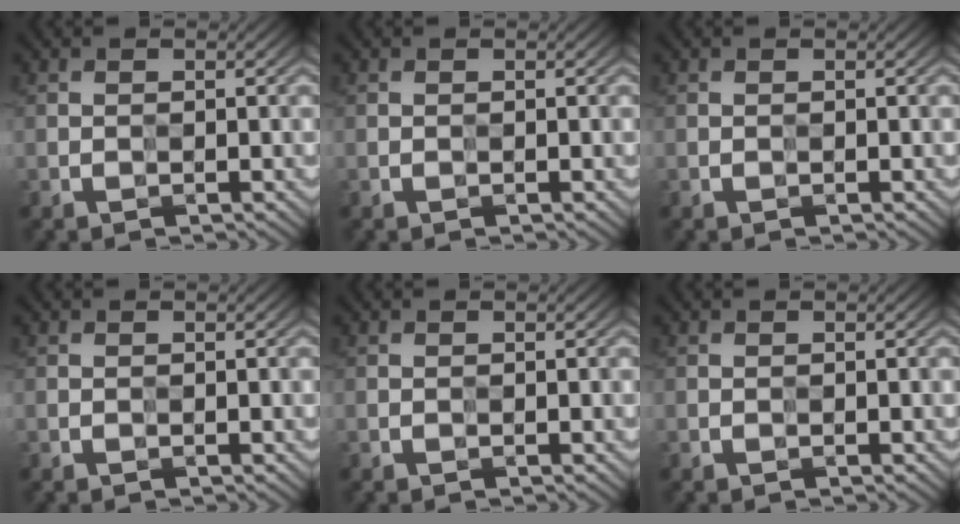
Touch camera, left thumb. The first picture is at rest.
{"total": 0.0}
{"total": 0.0}
{"total": 0.0}
{"total": 0.0}
{"total": 0.0}